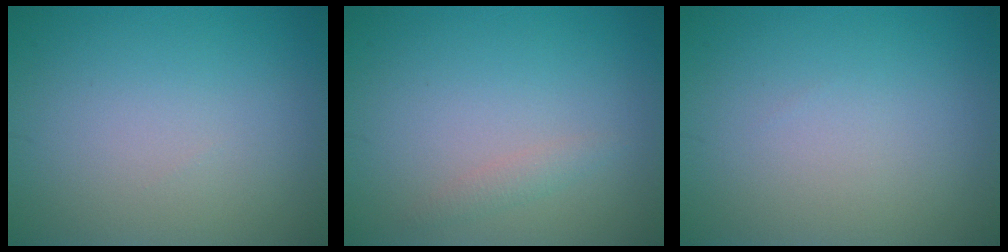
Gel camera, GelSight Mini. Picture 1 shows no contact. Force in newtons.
{"total": 1.0, "press": 1.0, "slide": 0.0}
{"total": 0.0}